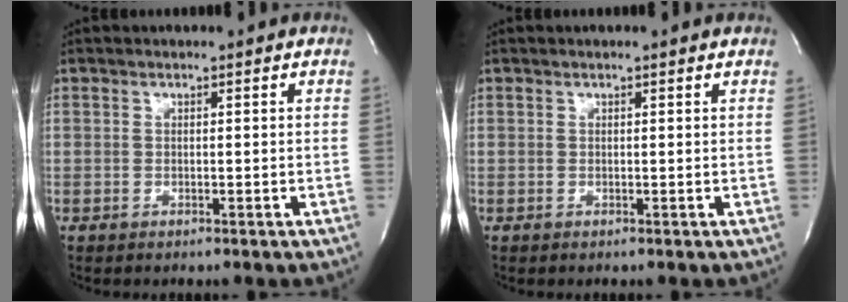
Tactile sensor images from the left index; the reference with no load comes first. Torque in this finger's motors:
{"motor_torque": [0.17, 0.01, -0.03, -0.01]}